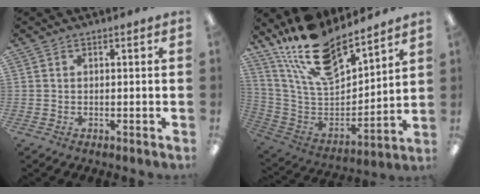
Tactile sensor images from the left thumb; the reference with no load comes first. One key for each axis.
{"total": 19.9, "fx": 15.7, "fy": 7.8, "fz": 9.3, "tx": -0.185, "ty": -0.099, "tz": 0.282}